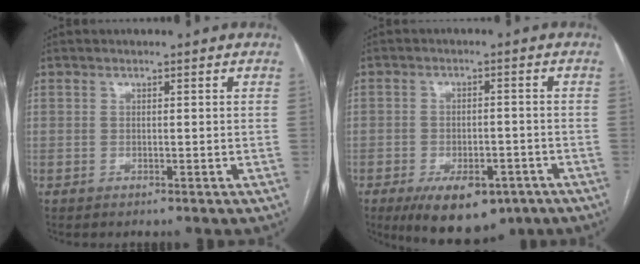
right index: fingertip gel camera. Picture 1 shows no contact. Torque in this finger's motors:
{"motor_torque": [0.47, -0.32, 0.06, -0.02]}